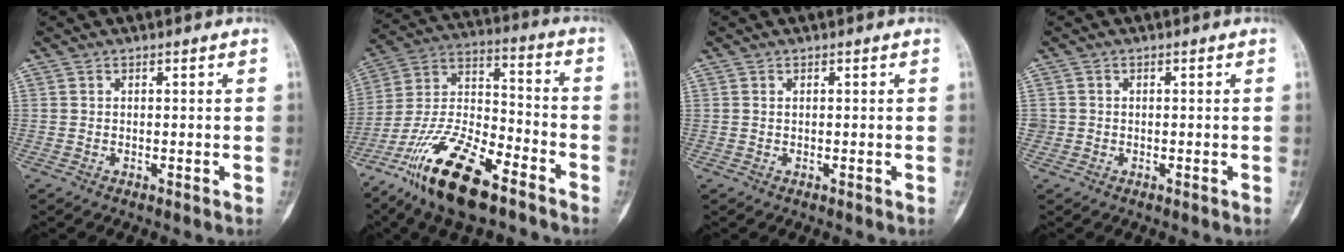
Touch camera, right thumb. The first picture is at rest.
{"total": 20.2, "force": [-13.1, 7.4, 13.5], "torque": [-0.258, 0.068, -0.241]}
{"total": 0.0}
{"total": 1.3, "force": [-0.3, 1.2, -0.1], "torque": [0.014, 0.008, -0.009]}